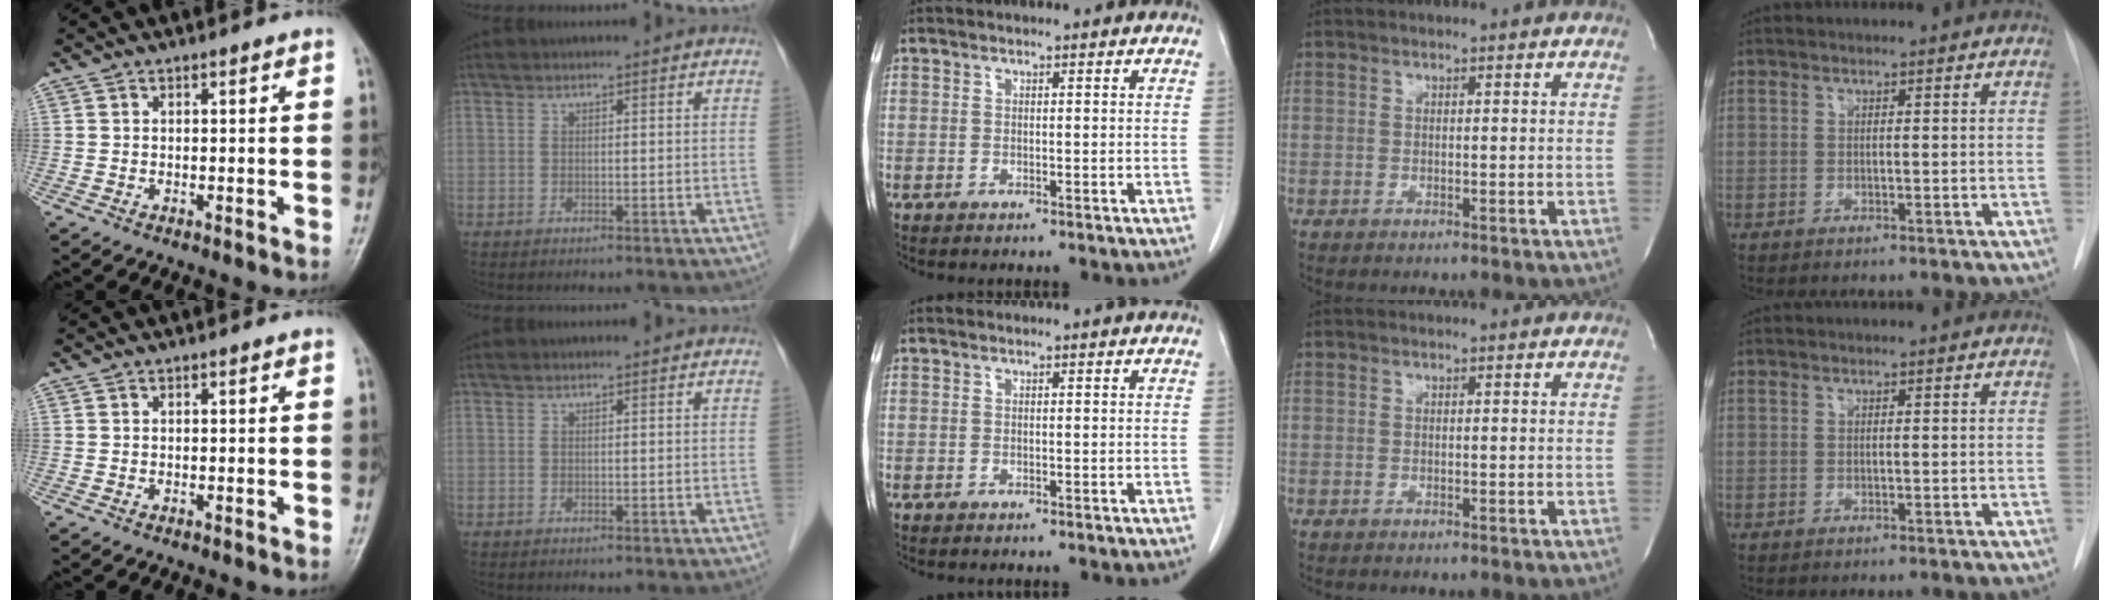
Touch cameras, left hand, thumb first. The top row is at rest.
{}